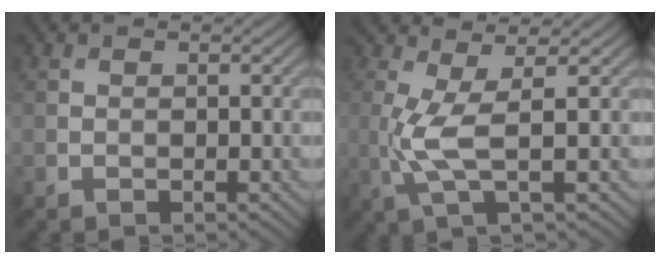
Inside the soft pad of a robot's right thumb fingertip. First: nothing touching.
{"total": 4.6, "force": [0.2, 0.5, 4.6], "torque": [-0.118, 0.007, 0.006]}